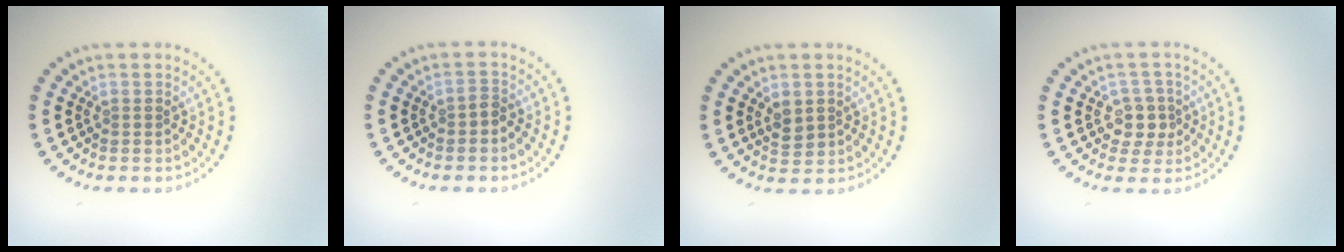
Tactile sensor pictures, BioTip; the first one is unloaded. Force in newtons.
{"total": 0.9, "press": 0.7, "slide": 0.6}
{"total": 1.6, "press": 1.6, "slide": 0.3}
{"total": 2.3, "press": 2.1, "slide": 1.0}